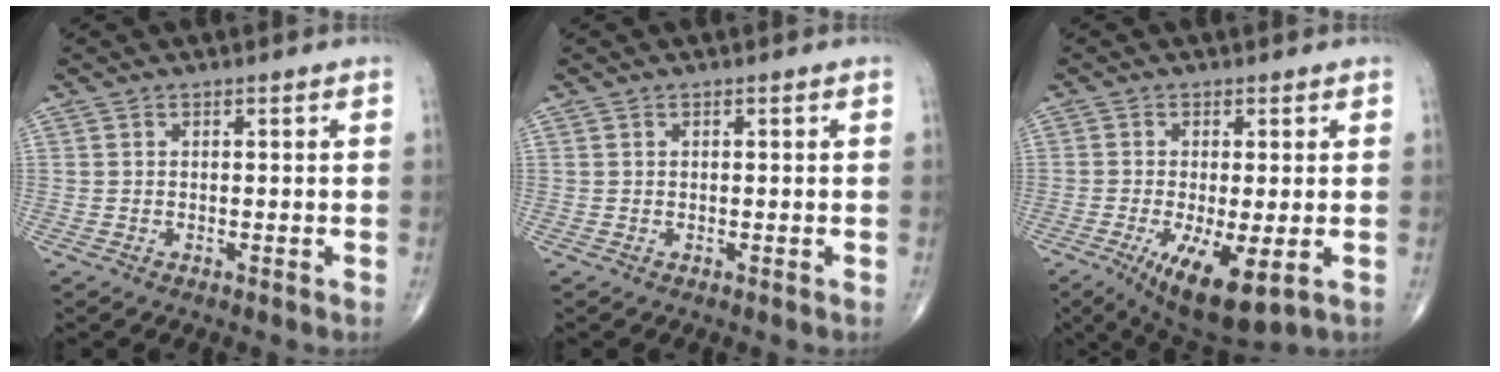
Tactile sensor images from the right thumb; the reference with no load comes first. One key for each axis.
{"total": 0.0}
{"total": 11.0, "fx": -3.6, "fy": 3.5, "fz": 9.8, "tx": -0.166, "ty": -0.023, "tz": -0.048}